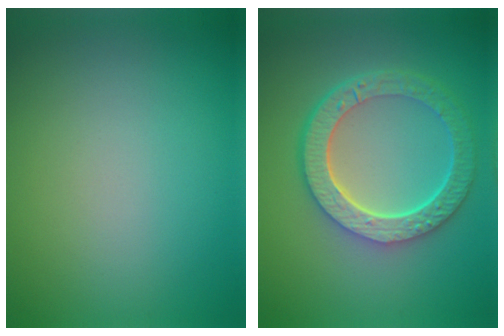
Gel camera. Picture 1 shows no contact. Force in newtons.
{"total": 6.6, "press": 4.9, "slide": 4.4}